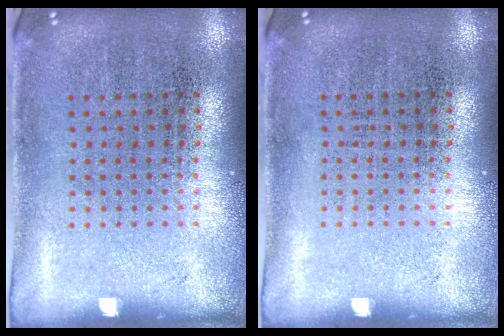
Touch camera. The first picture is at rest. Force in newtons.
{"total": 0.0}